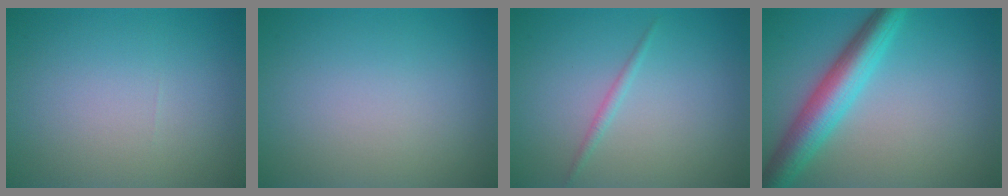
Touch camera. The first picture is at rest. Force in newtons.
{"total": 0.0}
{"total": 0.9, "press": 0.9, "slide": 0.0}
{"total": 5.8, "press": 5.8, "slide": 0.1}